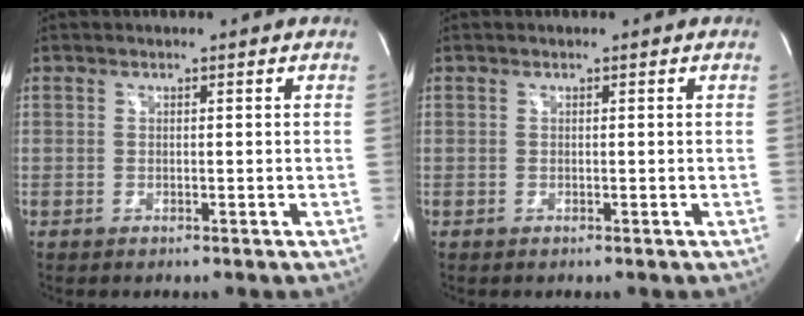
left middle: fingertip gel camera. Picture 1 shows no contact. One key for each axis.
{"total": 0.0}